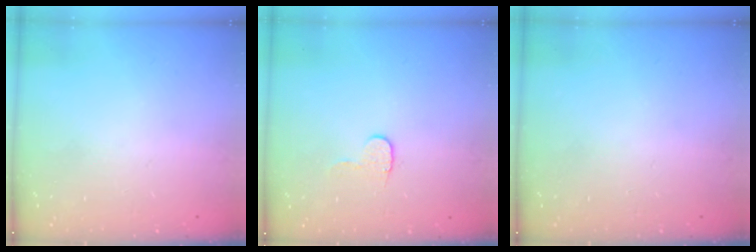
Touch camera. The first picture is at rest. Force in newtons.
{"total": 5.7, "press": 5.7, "slide": 0.5}
{"total": 0.0}